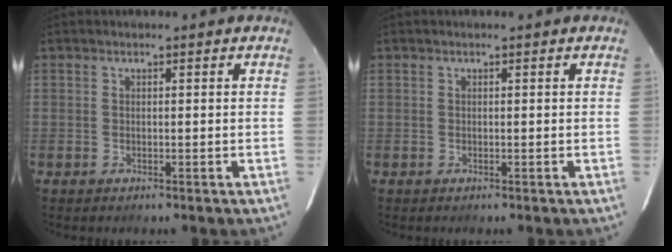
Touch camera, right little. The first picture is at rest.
{"total": 0.0}